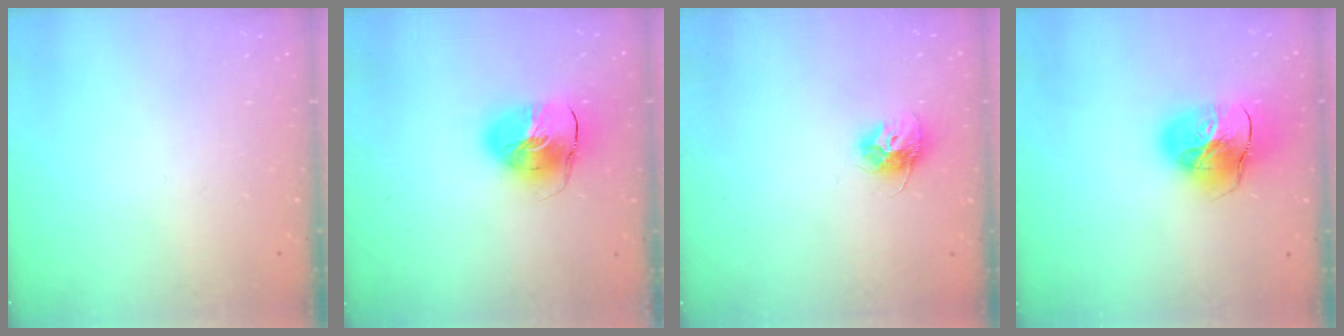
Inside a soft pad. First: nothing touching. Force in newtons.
{"total": 11.9, "press": 11.7, "slide": 1.8}
{"total": 9.8, "press": 9.8, "slide": 0.3}
{"total": 19.2, "press": 19.0, "slide": 2.1}